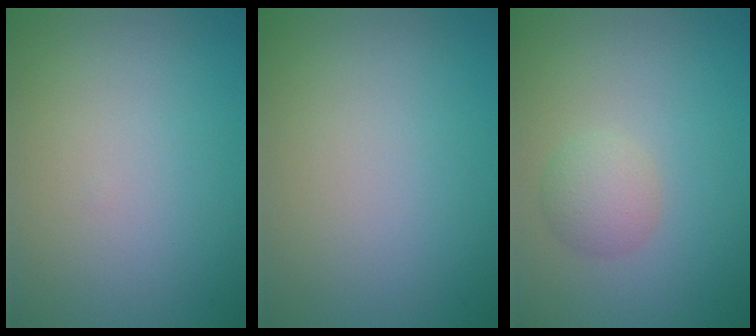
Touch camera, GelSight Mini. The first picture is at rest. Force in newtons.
{"total": 0.0}
{"total": 2.3, "press": 2.3, "slide": 0.0}